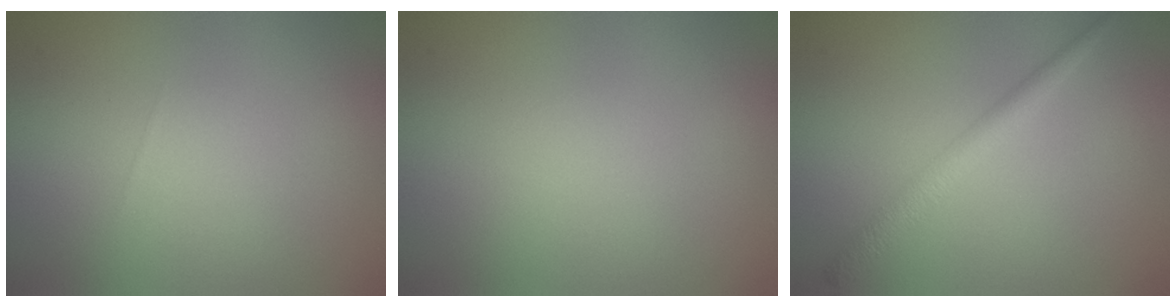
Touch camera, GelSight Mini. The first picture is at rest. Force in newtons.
{"total": 0.0}
{"total": 2.4, "press": 2.4, "slide": 0.1}